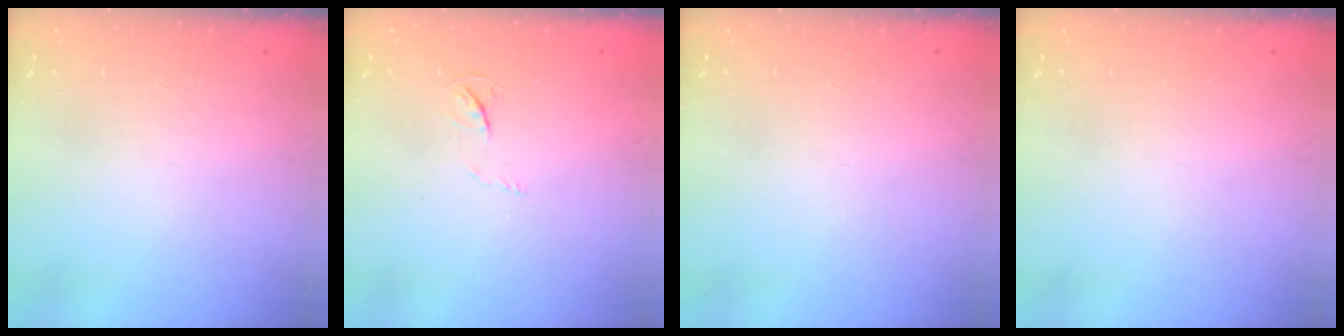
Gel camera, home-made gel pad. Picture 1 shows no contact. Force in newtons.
{"total": 3.6, "press": 3.6, "slide": 0.5}
{"total": 0.0}
{"total": 0.0}